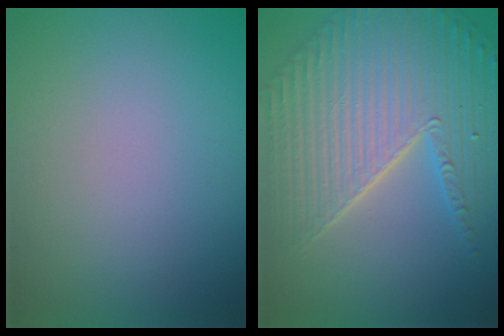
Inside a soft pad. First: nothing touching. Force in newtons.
{"total": 8.1, "press": 6.1, "slide": 5.3}